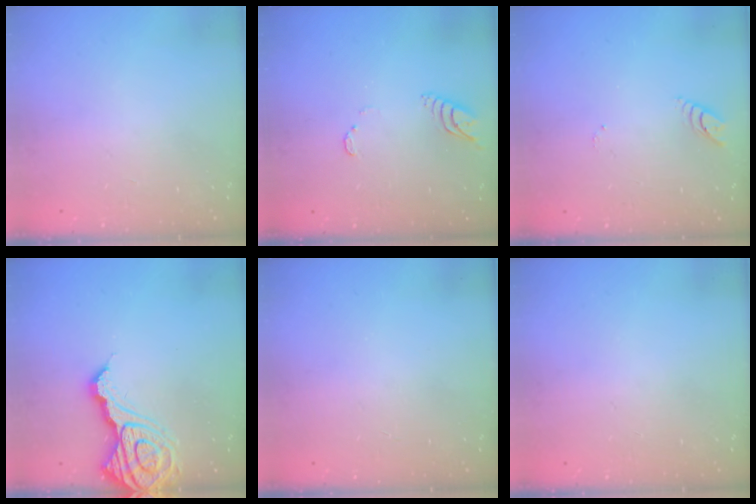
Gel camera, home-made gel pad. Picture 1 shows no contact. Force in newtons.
{"total": 4.1, "press": 4.1, "slide": 0.4}
{"total": 3.5, "press": 3.5, "slide": 0.3}
{"total": 13.5, "press": 13.5, "slide": 1.4}
{"total": 0.0}
{"total": 0.0}